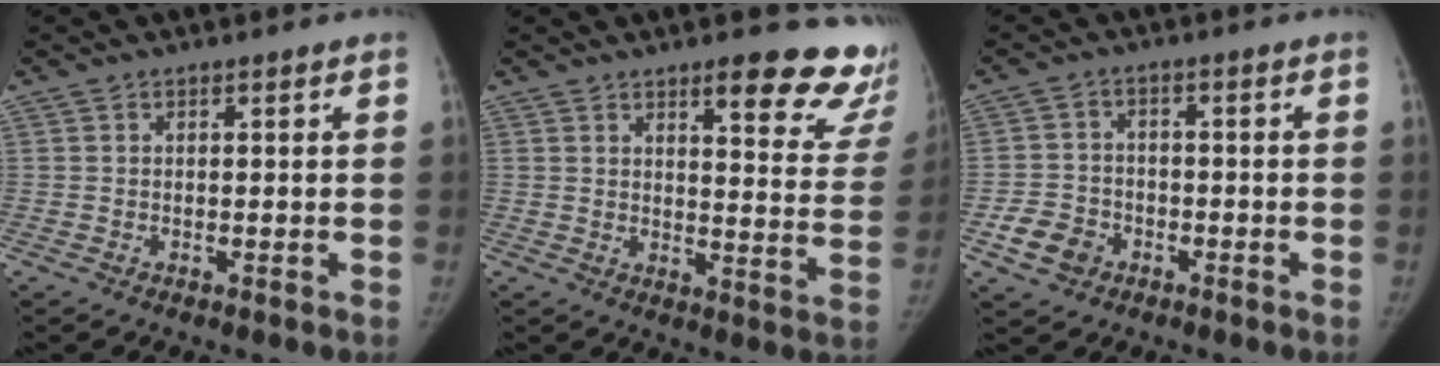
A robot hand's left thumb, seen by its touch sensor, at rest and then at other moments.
{"total": 17.3, "force": [12.9, 4.6, 10.6], "torque": [-0.088, -0.085, 0.144]}
{"total": 6.2, "force": [-2.9, 4.9, 2.4], "torque": [-0.031, 0.018, -0.050]}